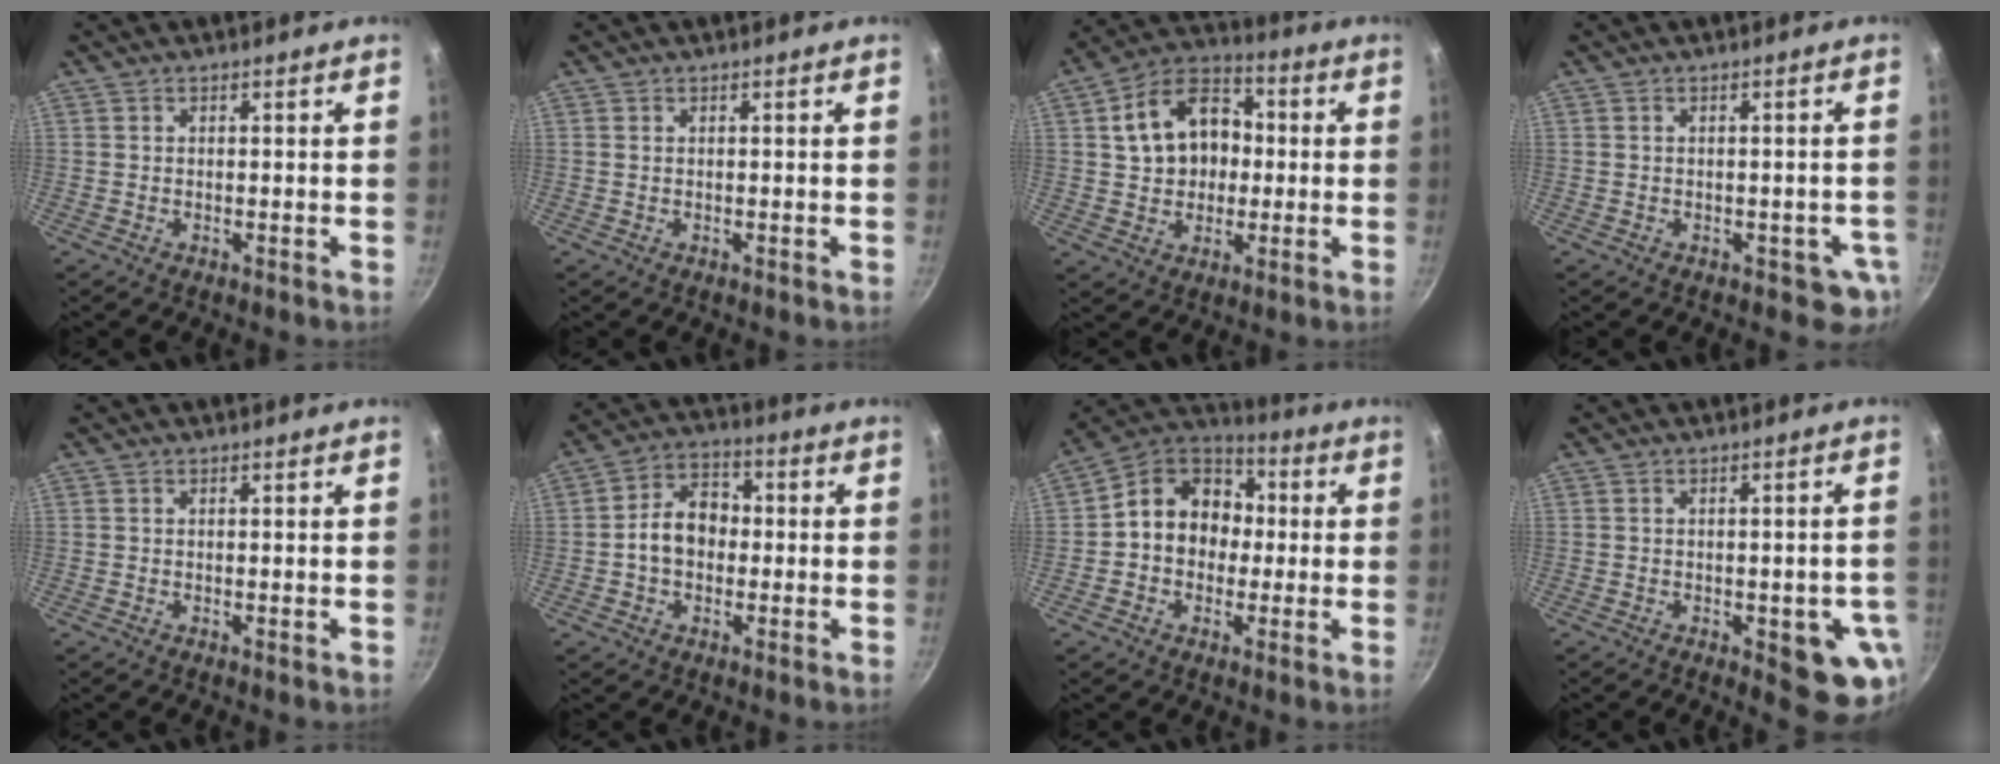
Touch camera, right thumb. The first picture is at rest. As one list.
[{"total": 0.0}, {"total": 14.9, "force": [1.7, 11.3, 9.6], "torque": [-0.130, 0.031, 0.020]}, {"total": 3.5, "force": [-0.9, 2.2, 2.5], "torque": [-0.009, 0.007, -0.005]}, {"total": 0.0}, {"total": 9.1, "force": [-0.6, 6.9, 6.0], "torque": [-0.065, 0.029, -0.022]}, {"total": 13.5, "force": [0.3, 11.2, 7.6], "torque": [-0.075, 0.039, -0.017]}, {"total": 10.3, "force": [-2.9, 4.0, 9.0], "torque": [-0.065, 0.003, -0.031]}]